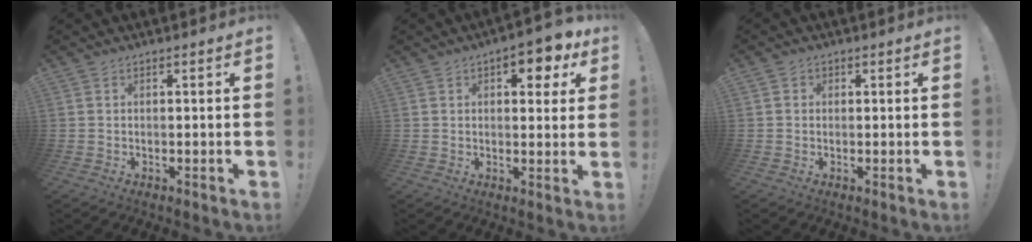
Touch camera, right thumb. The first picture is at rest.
{"total": 8.1, "force": [3.9, 3.8, 5.9], "torque": [-0.058, -0.016, 0.060]}
{"total": 1.4, "force": [0.3, 1.3, 0.4], "torque": [0.001, 0.001, 0.003]}